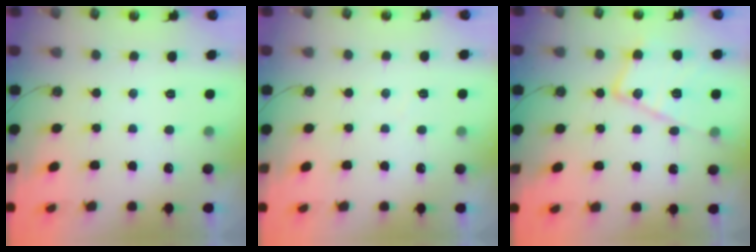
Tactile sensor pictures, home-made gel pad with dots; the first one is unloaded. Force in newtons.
{"total": 2.8, "press": 2.7, "slide": 0.5}
{"total": 16.1, "press": 16.1, "slide": 1.2}